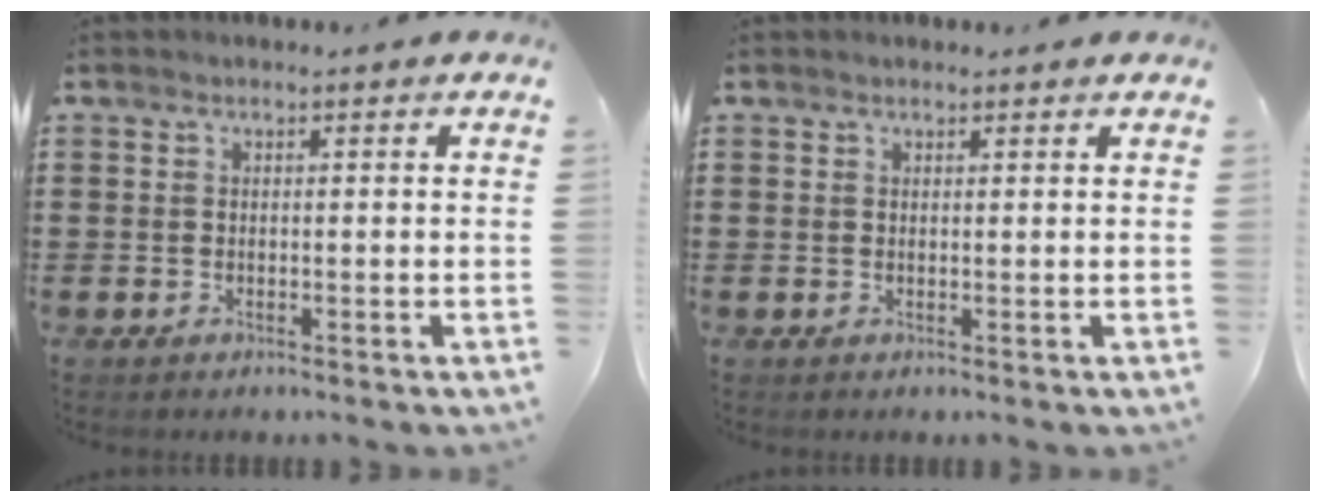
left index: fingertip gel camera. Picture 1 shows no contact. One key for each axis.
{"total": 0.6, "fx": 0.5, "fy": 0.3, "fz": 0.0, "tx": -0.002, "ty": 0.002, "tz": 0.010}